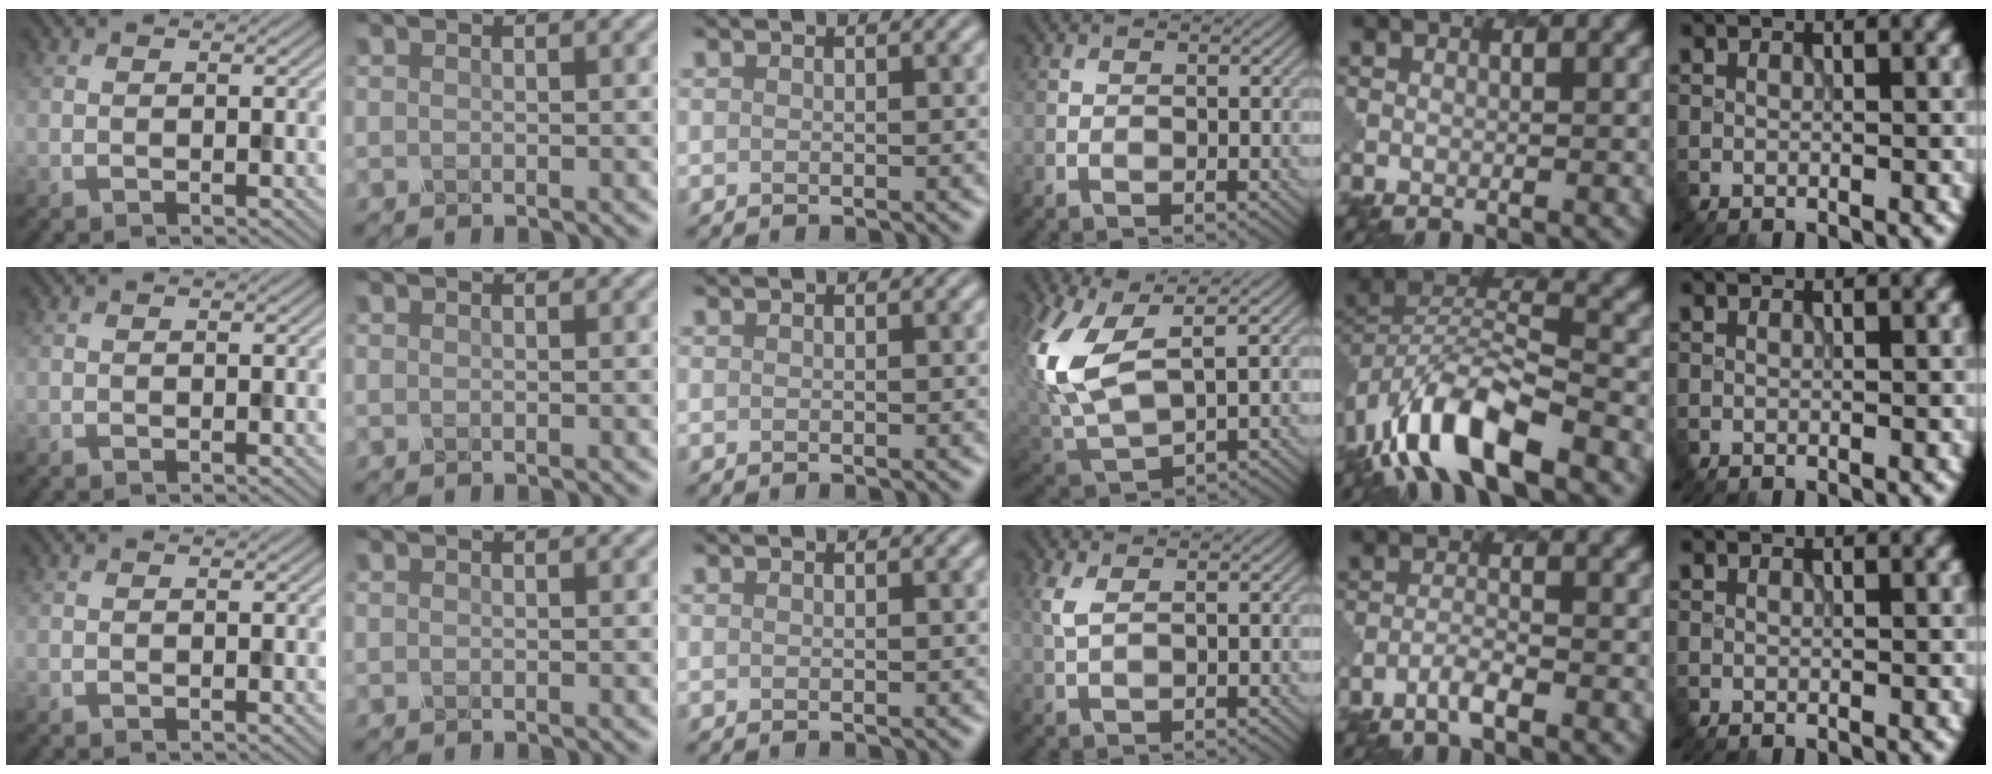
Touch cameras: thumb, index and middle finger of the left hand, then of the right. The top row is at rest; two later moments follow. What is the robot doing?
{"motion": "insert", "object": "pen bag"}